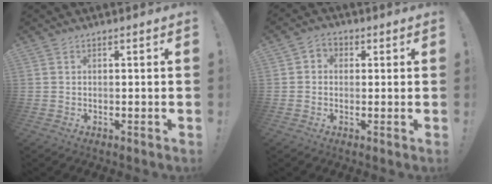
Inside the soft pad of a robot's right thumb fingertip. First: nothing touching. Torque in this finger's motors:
{"motor_torque": [0.64, 0.56, 0.45, -0.05, 0.00]}